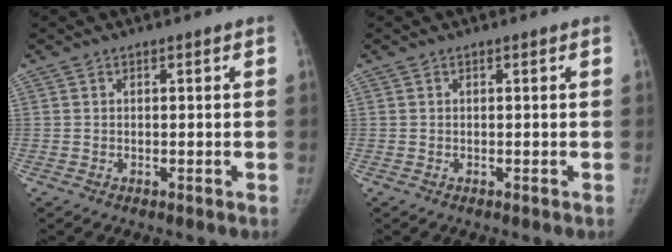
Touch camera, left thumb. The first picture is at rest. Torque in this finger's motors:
{"motor_torque": [0.02, 0.01, 0.10, -0.15, 0.00]}